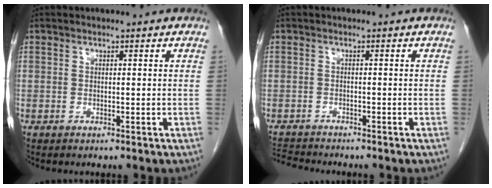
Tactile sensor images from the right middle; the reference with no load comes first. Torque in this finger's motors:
{"motor_torque": [0.04, -0.03, 0.00, -0.01]}